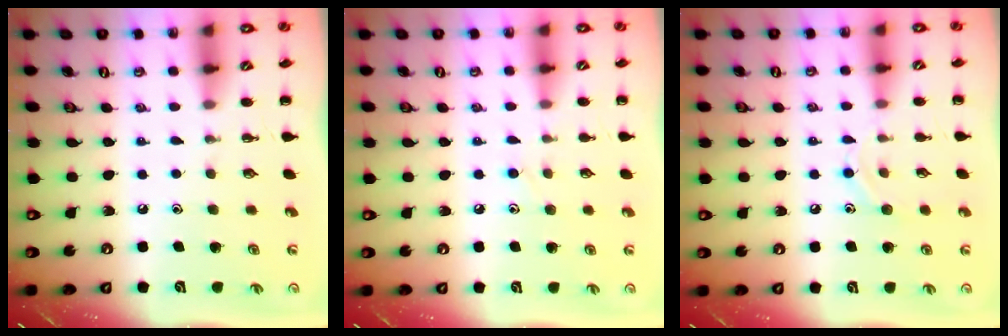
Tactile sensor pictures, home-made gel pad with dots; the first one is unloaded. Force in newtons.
{"total": 7.6, "press": 7.1, "slide": 2.6}
{"total": 7.5, "press": 7.4, "slide": 1.2}